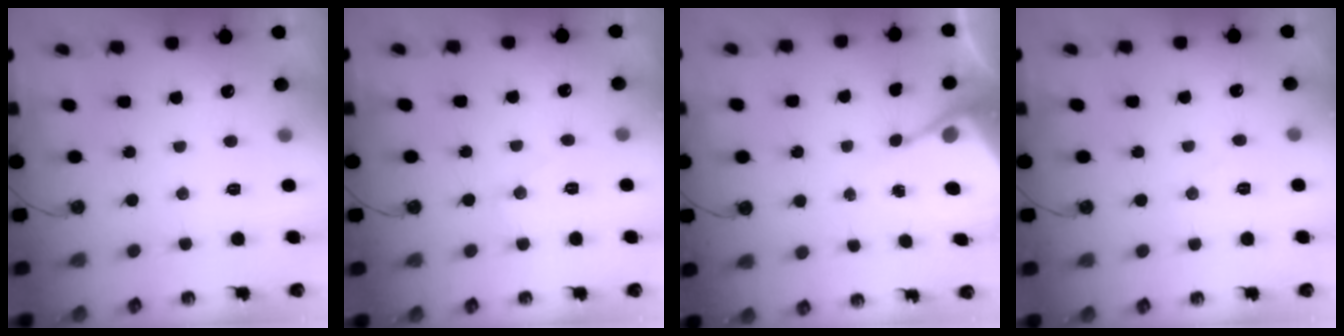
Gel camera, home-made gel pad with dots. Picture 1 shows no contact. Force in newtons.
{"total": 5.9, "press": 5.9, "slide": 0.5}
{"total": 6.0, "press": 6.0, "slide": 0.2}
{"total": 3.7, "press": 3.6, "slide": 0.6}